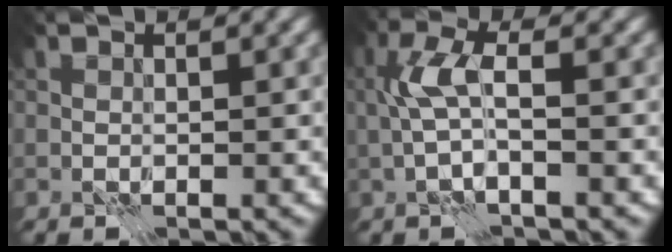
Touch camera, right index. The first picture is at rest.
{"total": 3.2, "force": [0.2, 0.8, 3.1], "torque": [-0.070, 0.015, -0.003]}